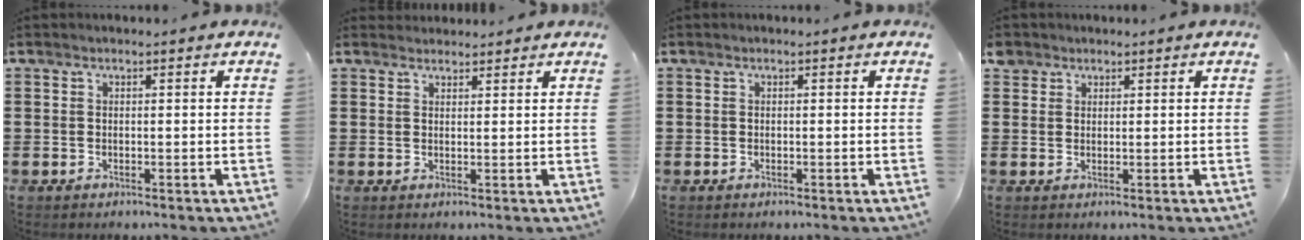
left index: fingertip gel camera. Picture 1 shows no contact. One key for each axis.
{"total": 1.8, "fx": 1.7, "fy": 0.4, "fz": 0.0, "tx": -0.004, "ty": 0.001, "tz": 0.034}
{"total": 0.0}
{"total": 2.2, "fx": 1.6, "fy": 1.5, "fz": 0.1, "tx": -0.010, "ty": 0.007, "tz": 0.032}